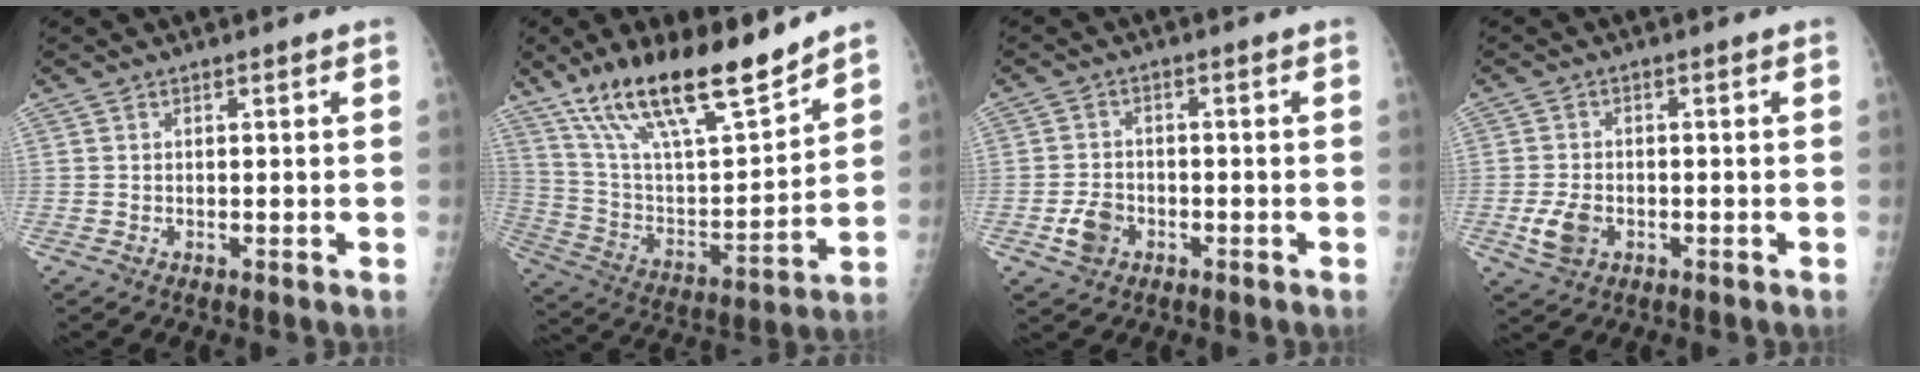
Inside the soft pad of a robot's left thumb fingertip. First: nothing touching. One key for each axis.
{"total": 22.1, "fx": 16.4, "fy": 5.7, "fz": 13.7, "tx": -0.212, "ty": -0.074, "tz": 0.297}
{"total": 4.7, "fx": -1.9, "fy": 3.6, "fz": 2.4, "tx": -0.037, "ty": 0.012, "tz": -0.033}
{"total": 4.9, "fx": -1.6, "fy": 3.4, "fz": 3.2, "tx": -0.060, "ty": 0.000, "tz": -0.027}